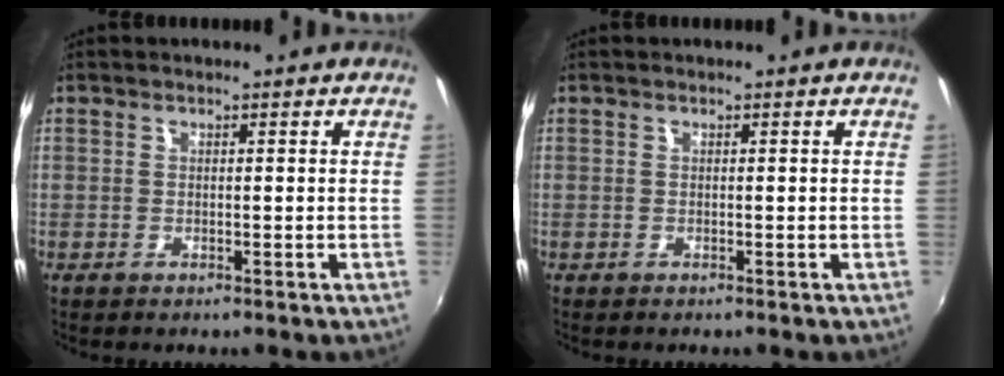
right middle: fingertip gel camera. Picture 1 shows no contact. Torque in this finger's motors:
{"motor_torque": [0.02, -0.07, 0.01, 0.00]}